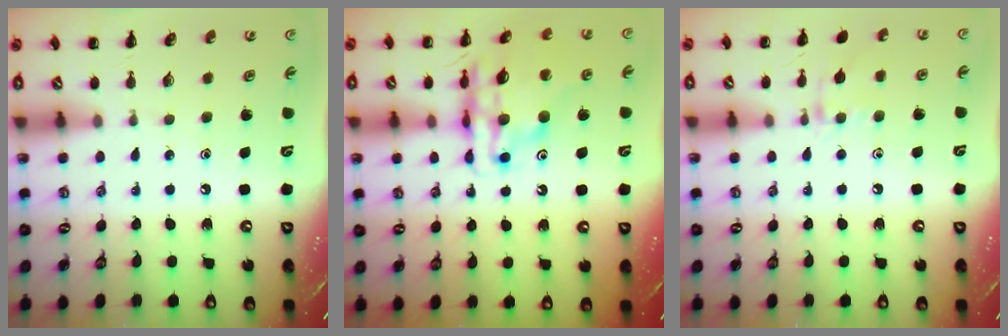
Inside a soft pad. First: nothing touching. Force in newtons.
{"total": 14.5, "press": 14.0, "slide": 3.9}
{"total": 8.0, "press": 7.9, "slide": 1.2}